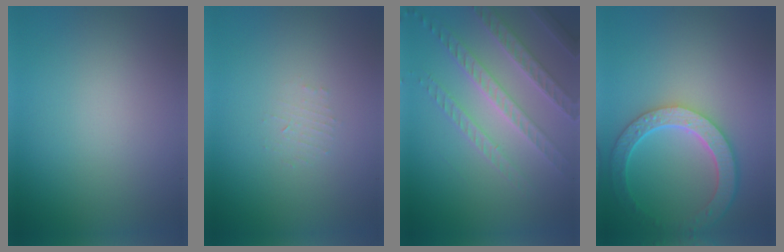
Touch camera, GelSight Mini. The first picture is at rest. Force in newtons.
{"total": 0.9, "press": 0.9, "slide": 0.2}
{"total": 4.2, "press": 4.1, "slide": 0.9}
{"total": 5.9, "press": 4.7, "slide": 3.6}